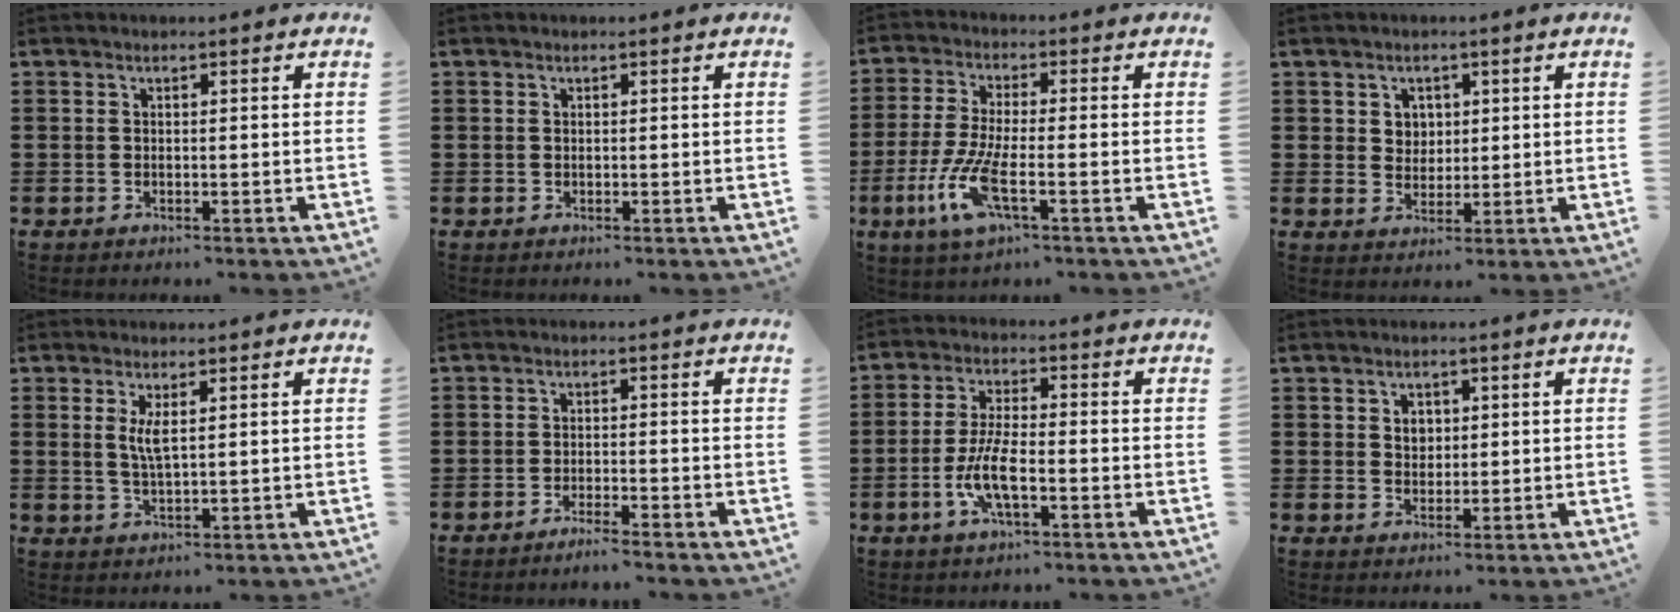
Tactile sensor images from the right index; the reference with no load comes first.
{"total": 0.0}
{"total": 8.1, "force": [-3.5, 1.7, 7.1], "torque": [-0.178, -0.026, -0.069]}
{"total": 3.0, "force": [1.2, 2.6, 0.7], "torque": [-0.025, 0.011, 0.021]}
{"total": 3.2, "force": [1.0, 0.8, 3.0], "torque": [-0.062, 0.003, 0.016]}
{"total": 2.1, "force": [-2.0, -0.4, 0.6], "torque": [-0.010, 0.002, -0.038]}
{"total": 6.8, "force": [-2.4, 2.0, 6.0], "torque": [-0.141, -0.013, -0.051]}
{"total": 2.1, "force": [0.7, 1.7, 1.0], "torque": [-0.026, 0.009, 0.012]}